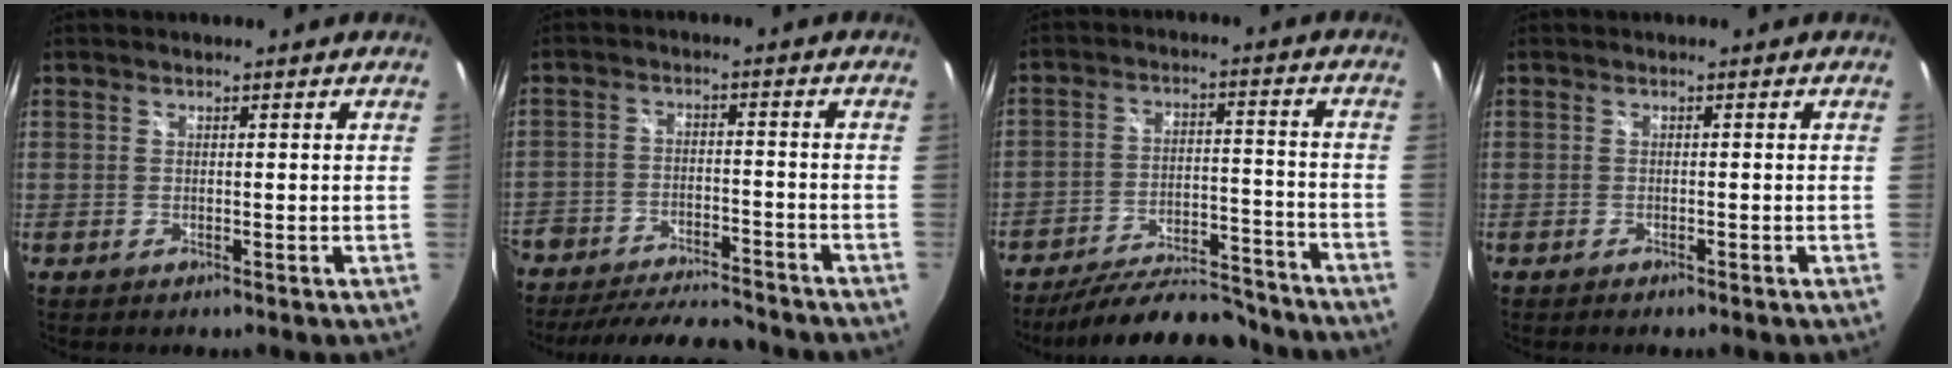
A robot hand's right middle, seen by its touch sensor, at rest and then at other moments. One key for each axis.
{"total": 19.3, "fx": -16.2, "fy": 6.3, "fz": 8.4, "tx": -0.191, "ty": -0.014, "tz": -0.240}
{"total": 18.3, "fx": -16.4, "fy": 4.4, "fz": 6.8, "tx": -0.123, "ty": 0.007, "tz": -0.224}
{"total": 1.5, "fx": -1.2, "fy": 0.4, "fz": 0.7, "tx": -0.014, "ty": -0.006, "tz": -0.021}